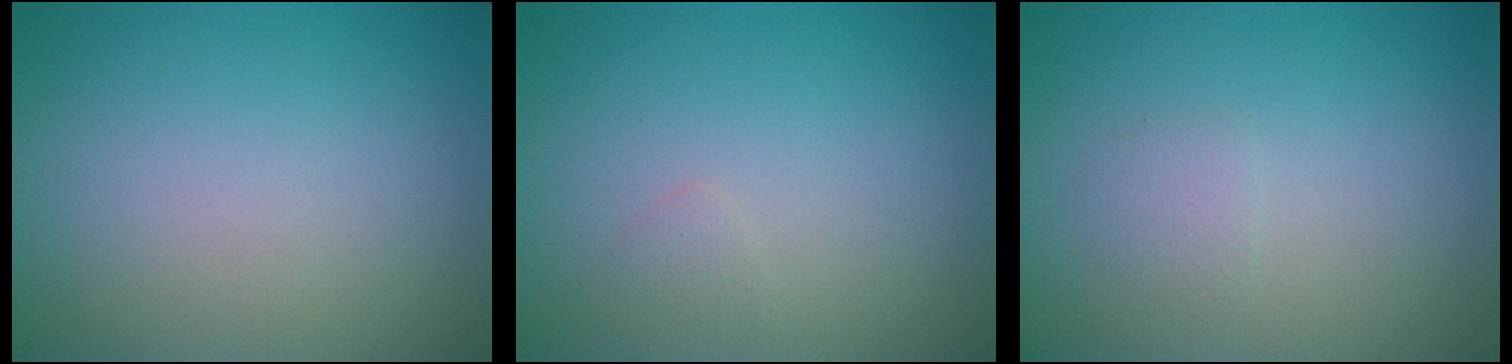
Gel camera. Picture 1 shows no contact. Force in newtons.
{"total": 0.6, "press": 0.6, "slide": 0.0}
{"total": 0.9, "press": 0.9, "slide": 0.1}